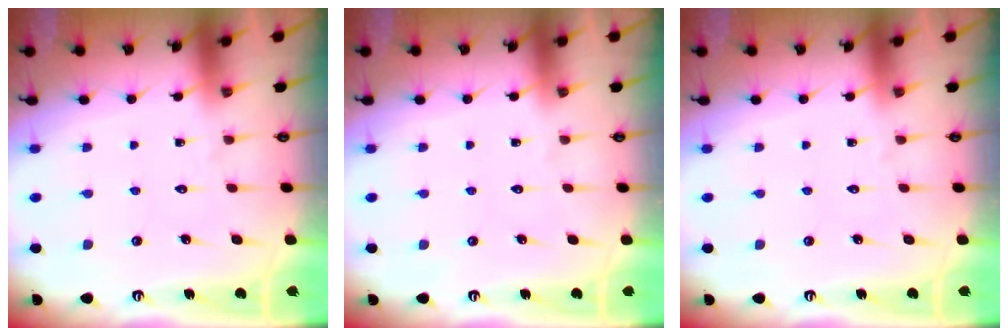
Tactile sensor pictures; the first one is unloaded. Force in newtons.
{"total": 0.0}
{"total": 0.0}